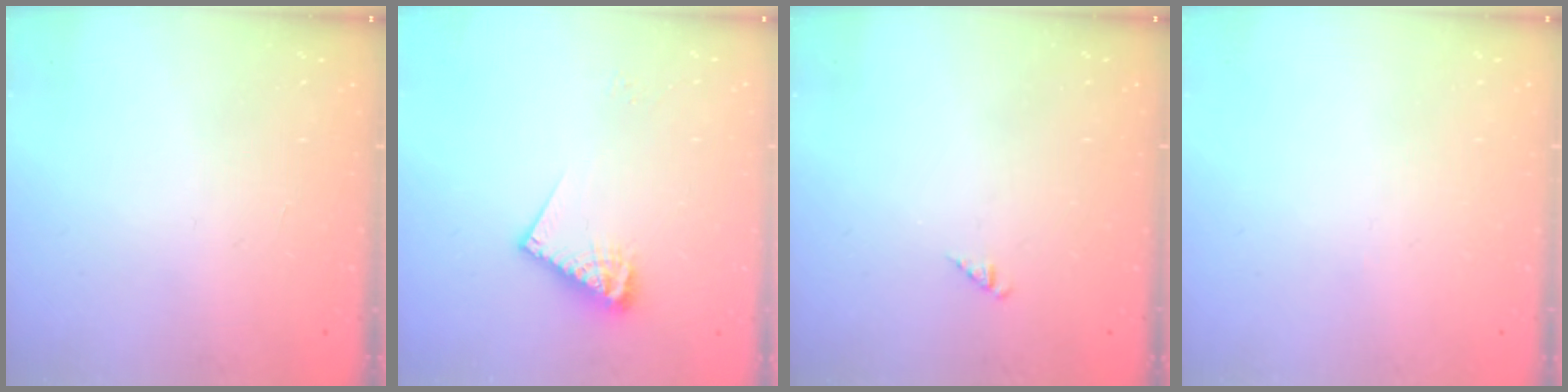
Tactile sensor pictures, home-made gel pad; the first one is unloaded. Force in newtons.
{"total": 9.8, "press": 9.8, "slide": 0.8}
{"total": 0.9, "press": 0.9, "slide": 0.2}
{"total": 0.0}